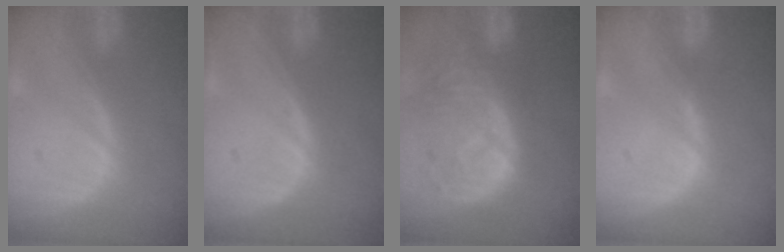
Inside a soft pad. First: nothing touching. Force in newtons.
{"total": 0.0}
{"total": 11.5, "press": 10.0, "slide": 5.7}
{"total": 0.7, "press": 0.7, "slide": 0.2}